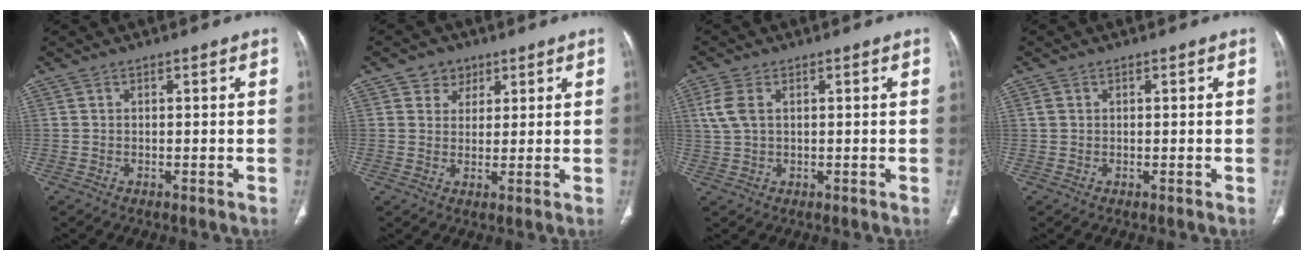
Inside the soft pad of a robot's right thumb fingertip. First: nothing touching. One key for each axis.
{"total": 4.3, "fx": 2.3, "fy": 3.5, "fz": 0.8, "tx": 0.011, "ty": -0.009, "tz": 0.034}
{"total": 4.0, "fx": 1.1, "fy": 2.2, "fz": 3.2, "tx": -0.091, "ty": 0.012, "tz": 0.026}
{"total": 1.0, "fx": 0.2, "fy": 0.8, "fz": 0.5, "tx": -0.007, "ty": 0.005, "tz": 0.006}